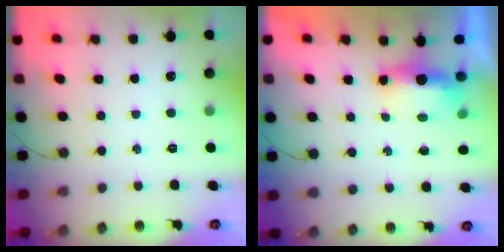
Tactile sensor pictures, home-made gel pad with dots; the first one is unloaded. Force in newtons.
{"total": 5.6, "press": 5.6, "slide": 0.6}